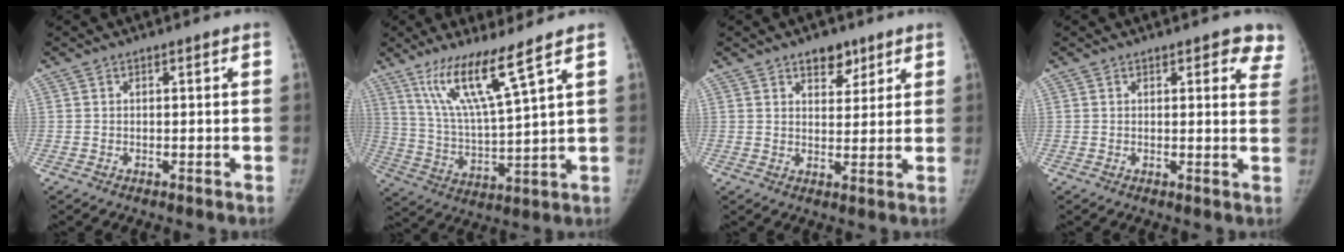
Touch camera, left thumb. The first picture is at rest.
{"total": 12.4, "force": [8.0, 0.2, 9.5], "torque": [-0.182, -0.050, 0.166]}
{"total": 5.3, "force": [3.5, 3.1, 2.5], "torque": [-0.005, -0.019, 0.052]}
{"total": 6.1, "force": [4.4, 2.6, 3.3], "torque": [0.004, -0.018, 0.031]}